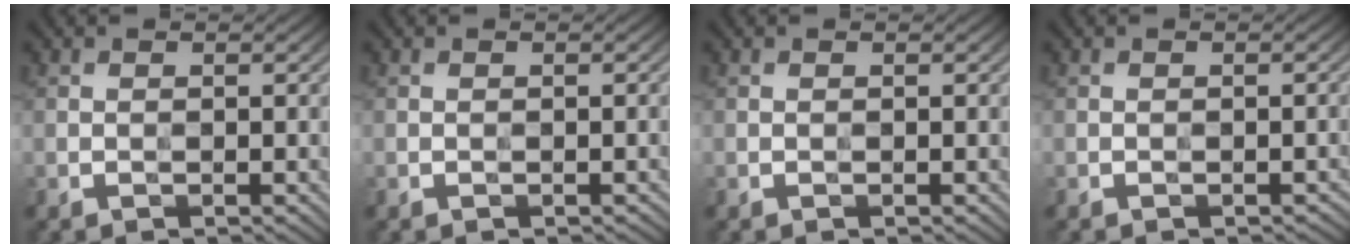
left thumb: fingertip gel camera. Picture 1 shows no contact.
{"total": 0.0}
{"total": 0.0}
{"total": 0.8, "force": [-0.6, 0.2, 0.5], "torque": [-0.005, 0.001, -0.007]}